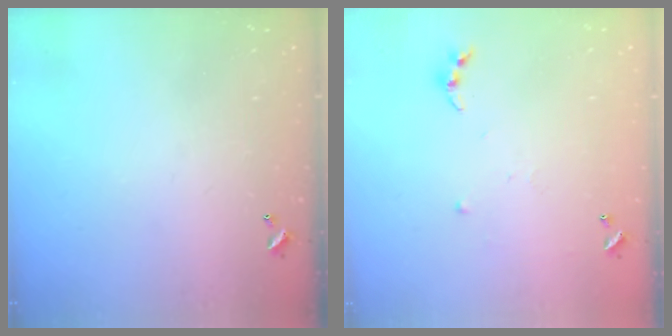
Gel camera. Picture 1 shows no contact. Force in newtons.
{"total": 4.8, "press": 4.7, "slide": 0.5}